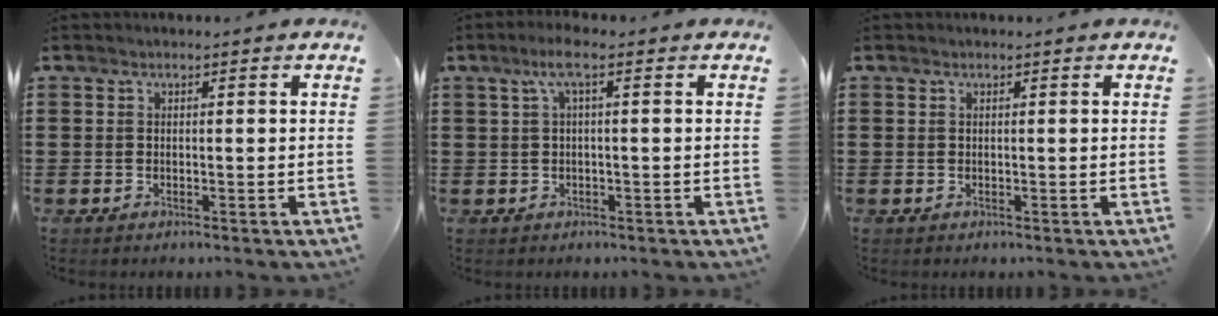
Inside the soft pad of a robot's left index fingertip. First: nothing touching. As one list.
[{"total": 3.2, "force": [0.5, 0.3, 3.1], "torque": [-0.068, 0.000, 0.005]}, {"total": 0.0}]